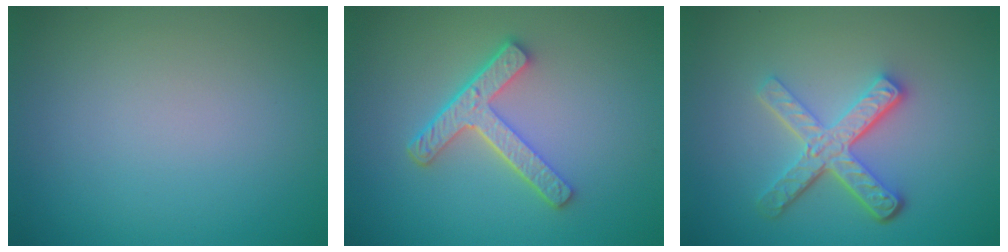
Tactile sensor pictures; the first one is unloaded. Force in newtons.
{"total": 4.4, "press": 3.3, "slide": 3.0}
{"total": 4.9, "press": 3.6, "slide": 3.3}